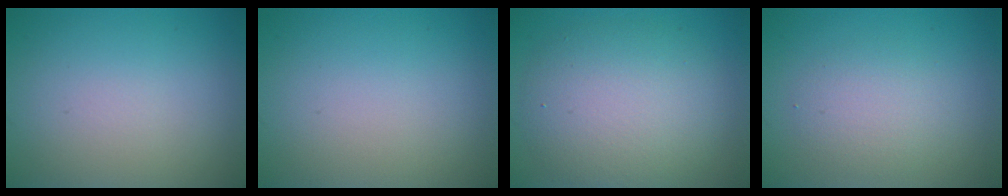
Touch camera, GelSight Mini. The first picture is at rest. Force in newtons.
{"total": 0.0}
{"total": 6.8, "press": 6.8, "slide": 0.5}
{"total": 2.6, "press": 2.6, "slide": 0.0}